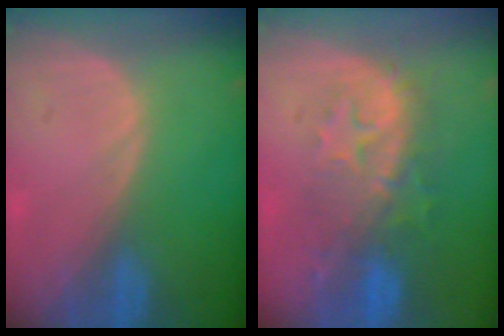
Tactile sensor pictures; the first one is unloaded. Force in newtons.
{"total": 9.2, "press": 8.7, "slide": 3.2}